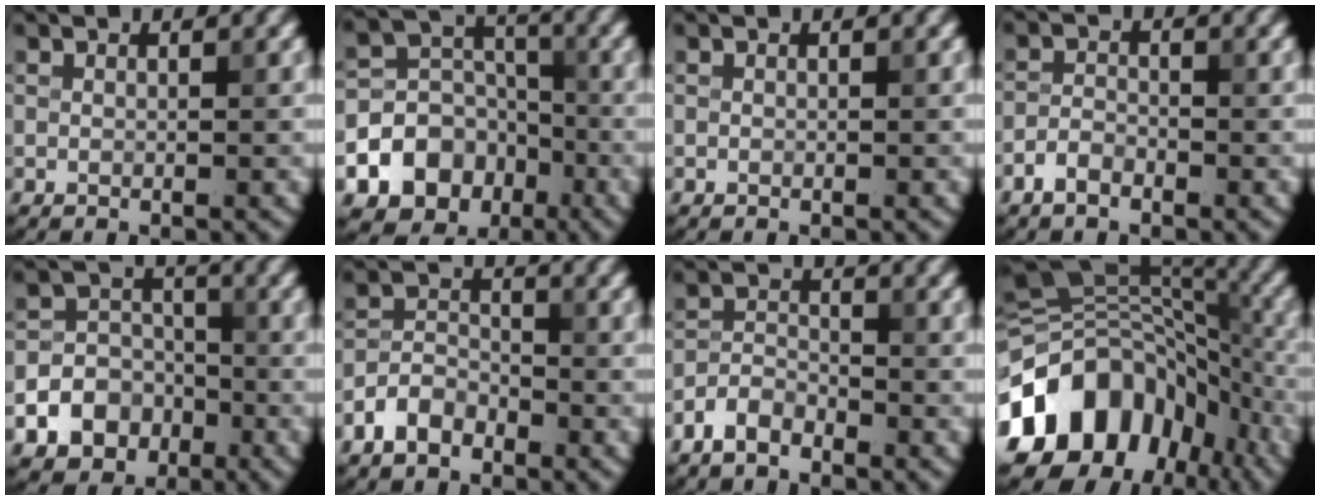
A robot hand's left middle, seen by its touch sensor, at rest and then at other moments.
{"total": 11.3, "force": [-5.2, 9.4, 3.6], "torque": [-0.061, -0.025, -0.102]}
{"total": 0.0}
{"total": 1.9, "force": [-1.4, 1.0, 1.0], "torque": [-0.018, 0.005, -0.032]}
{"total": 7.1, "force": [-3.4, 5.9, 2.1], "torque": [-0.017, -0.010, -0.072]}
{"total": 3.3, "force": [-2.2, 2.0, 1.5], "torque": [-0.027, 0.007, -0.052]}
{"total": 2.7, "force": [-2.1, 1.4, 1.2], "torque": [-0.022, 0.007, -0.049]}
{"total": 15.3, "force": [-6.5, 10.9, 8.5], "torque": [-0.165, 0.009, -0.119]}